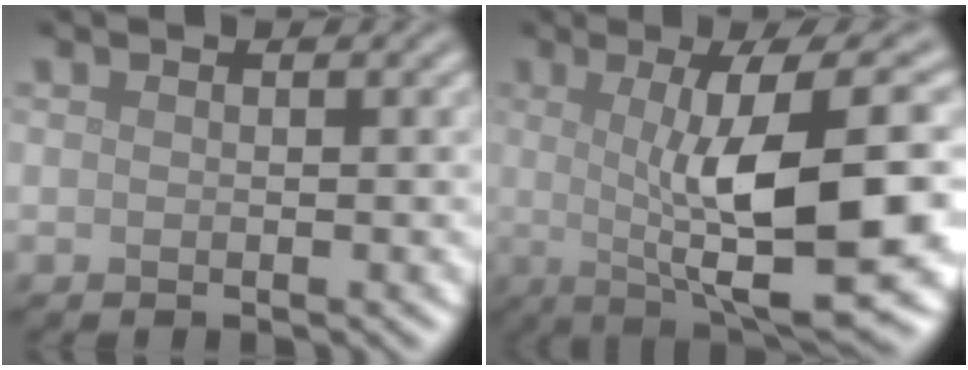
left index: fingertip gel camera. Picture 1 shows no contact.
{"total": 12.2, "force": [0.0, 2.8, 11.9], "torque": [-0.162, 0.000, 0.003]}